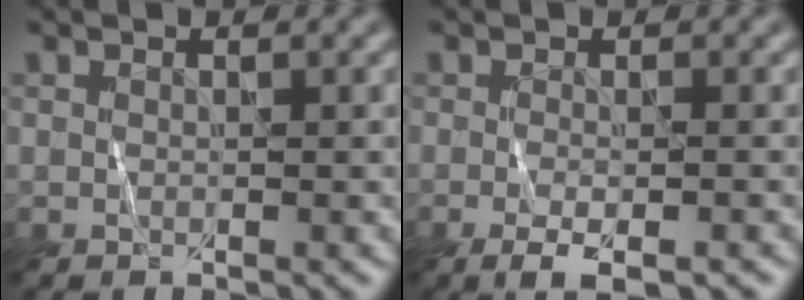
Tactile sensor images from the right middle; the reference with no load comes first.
{"total": 2.4, "force": [-1.4, 0.4, 1.9], "torque": [-0.038, -0.006, -0.024]}